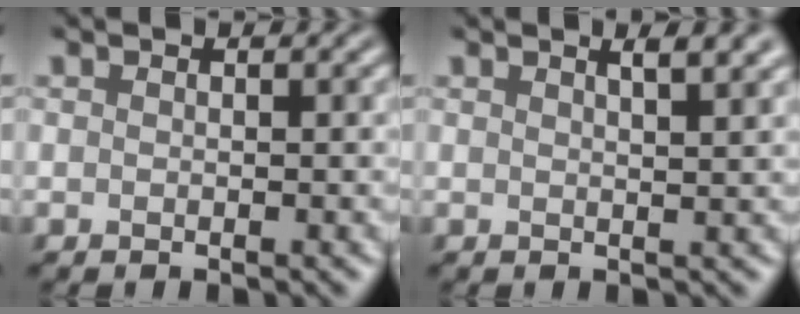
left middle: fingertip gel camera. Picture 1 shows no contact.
{"total": 4.3, "force": [2.6, 1.7, 2.9], "torque": [-0.006, 0.030, 0.008]}